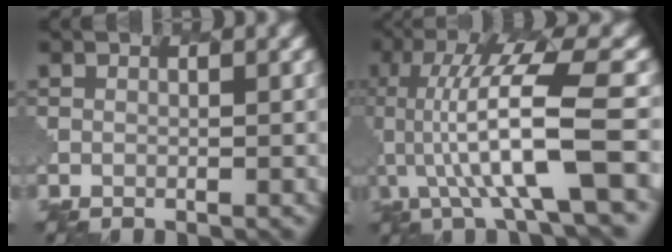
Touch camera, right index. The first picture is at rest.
{"total": 9.3, "force": [-1.2, 1.7, 9.1], "torque": [-0.163, 0.013, -0.020]}